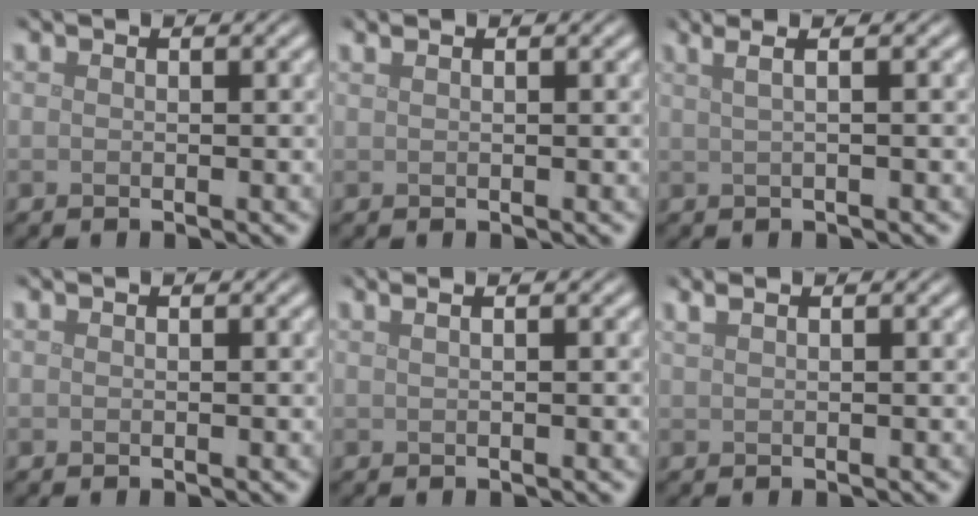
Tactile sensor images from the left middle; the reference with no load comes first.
{"total": 0.9, "force": [0.6, 0.4, 0.5], "torque": [-0.009, 0.002, 0.006]}
{"total": 4.9, "force": [2.4, 2.4, 3.6], "torque": [-0.030, 0.035, 0.003]}
{"total": 0.0}
{"total": 2.7, "force": [1.3, 1.4, 1.8], "torque": [-0.008, 0.014, -0.008]}
{"total": 1.3, "force": [0.9, 0.4, 0.8], "torque": [-0.016, 0.004, 0.014]}